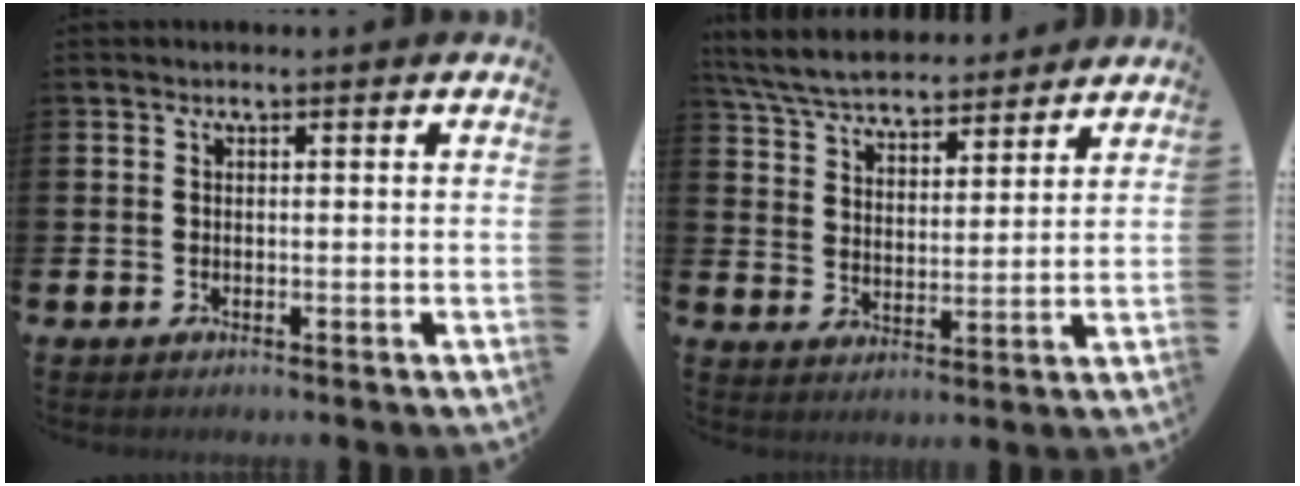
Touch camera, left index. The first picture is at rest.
{"total": 6.5, "force": [6.2, 1.4, 1.3], "torque": [-0.053, -0.034, 0.112]}